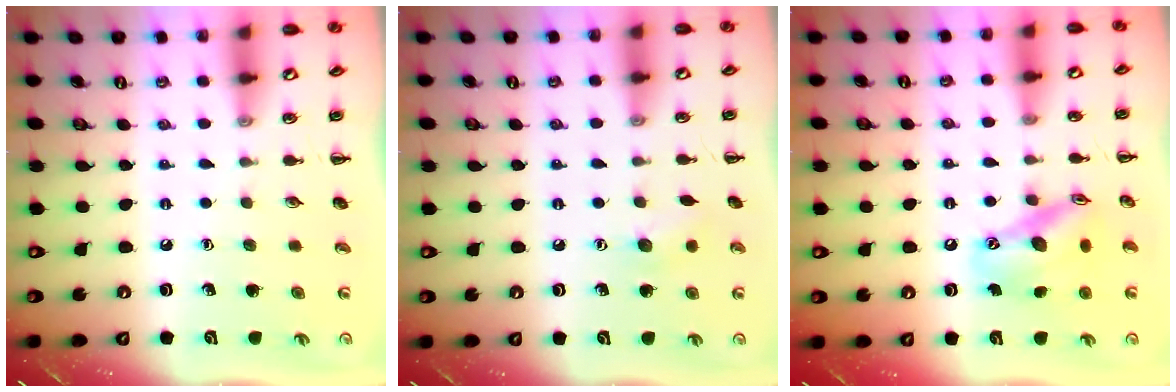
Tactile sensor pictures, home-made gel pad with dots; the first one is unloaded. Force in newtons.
{"total": 5.8, "press": 5.6, "slide": 1.5}
{"total": 14.4, "press": 14.1, "slide": 2.8}